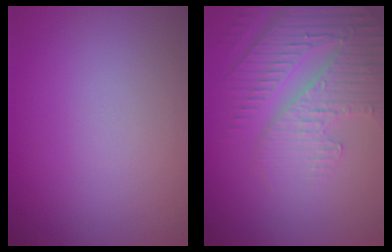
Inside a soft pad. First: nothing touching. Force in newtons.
{"total": 4.8, "press": 4.3, "slide": 2.0}